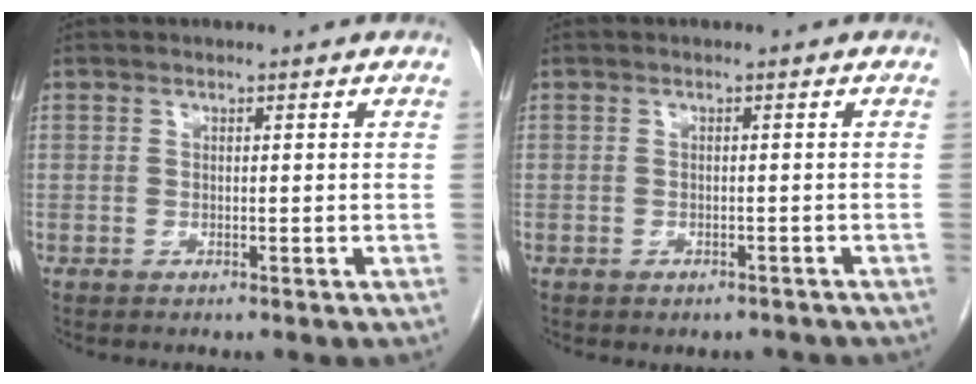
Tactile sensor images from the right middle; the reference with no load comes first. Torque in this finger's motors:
{"motor_torque": [0.21, -0.20, 0.04, 0.04]}